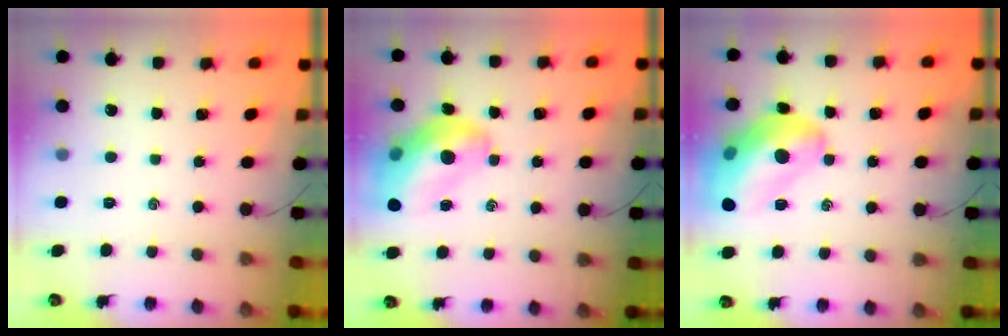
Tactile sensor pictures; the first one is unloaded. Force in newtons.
{"total": 17.0, "press": 16.4, "slide": 4.5}
{"total": 21.4, "press": 21.0, "slide": 3.9}